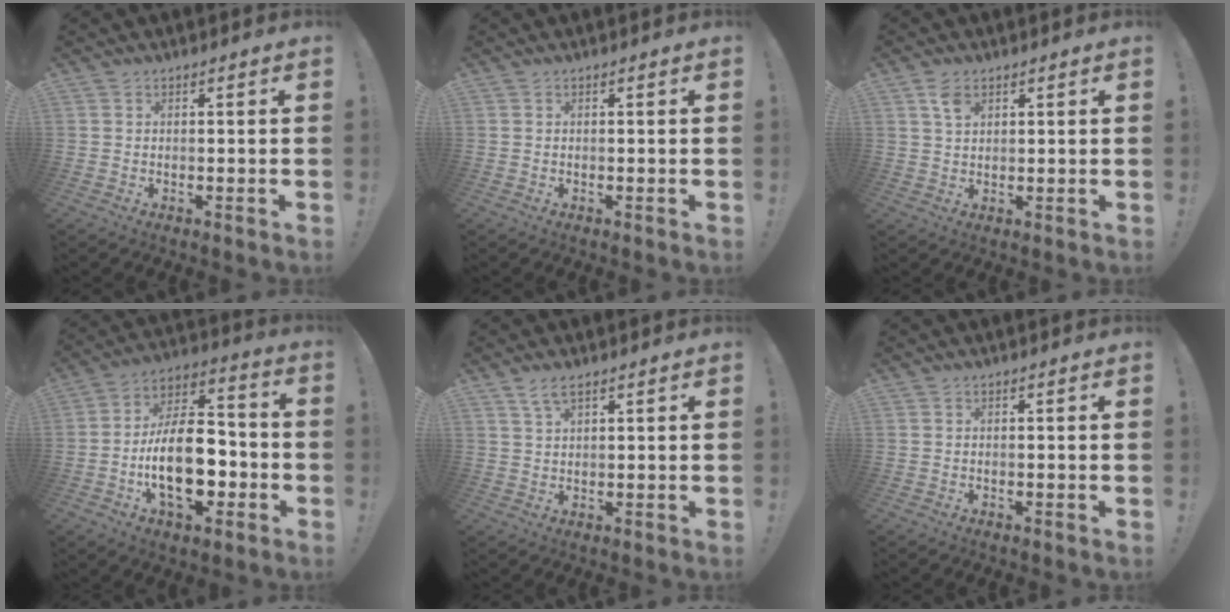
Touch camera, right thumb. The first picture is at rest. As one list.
[{"total": 0.0}, {"total": 3.9, "force": [2.2, 2.2, 2.3], "torque": [-0.040, -0.006, 0.040]}, {"total": 21.2, "force": [-5.3, 11.8, 16.8], "torque": [-0.304, 0.027, -0.082]}, {"total": 4.0, "force": [2.6, 1.4, 2.7], "torque": [-0.052, -0.006, 0.047]}, {"total": 0.0}]